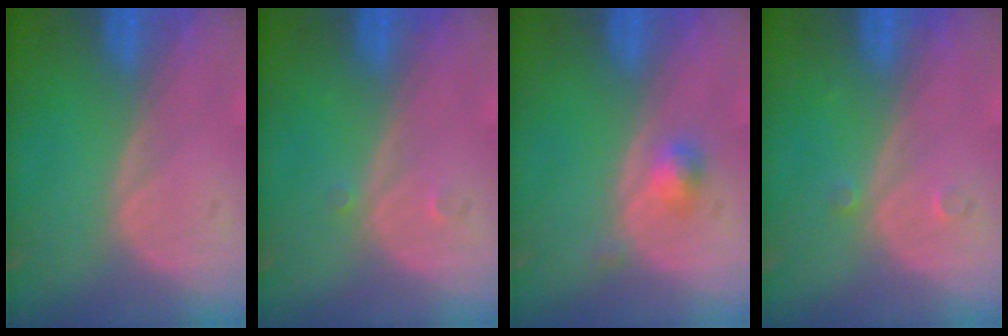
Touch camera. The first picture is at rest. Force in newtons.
{"total": 0.9, "press": 0.7, "slide": 0.5}
{"total": 2.2, "press": 2.0, "slide": 1.0}
{"total": 1.2, "press": 1.0, "slide": 0.7}